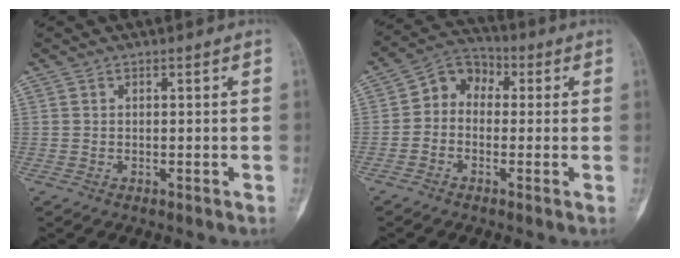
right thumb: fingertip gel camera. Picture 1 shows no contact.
{"total": 6.8, "force": [0.0, 5.6, 4.0], "torque": [-0.037, 0.026, -0.021]}